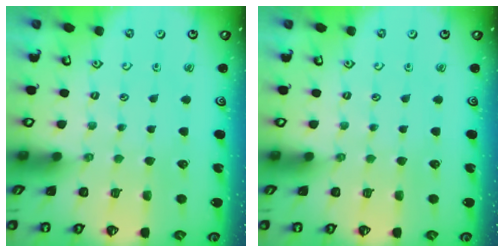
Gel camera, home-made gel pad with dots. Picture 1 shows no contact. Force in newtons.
{"total": 0.0}